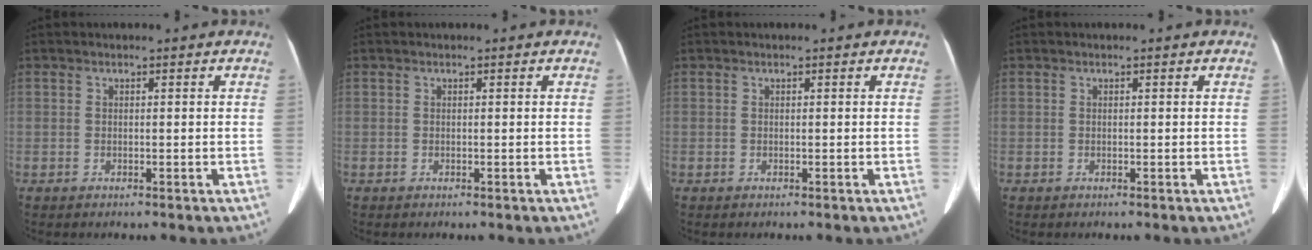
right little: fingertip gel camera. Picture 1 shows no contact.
{"total": 0.0}
{"total": 0.0}
{"total": 0.0}